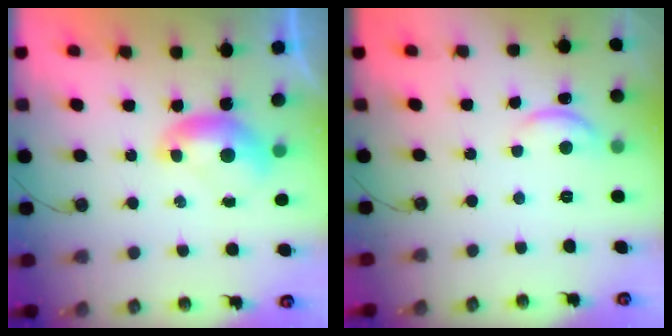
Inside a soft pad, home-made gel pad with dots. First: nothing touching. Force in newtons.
{"total": 2.2, "press": 2.2, "slide": 0.3}